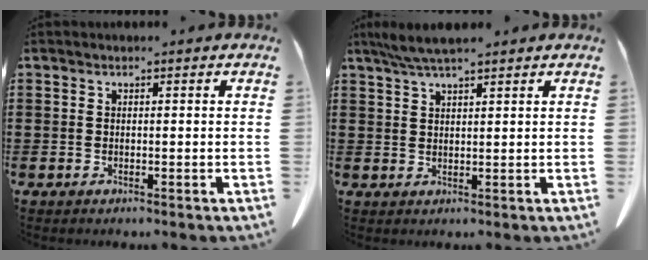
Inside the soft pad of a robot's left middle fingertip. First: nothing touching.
{"total": 4.1, "force": [3.2, 0.3, 2.5], "torque": [-0.056, -0.005, 0.059]}